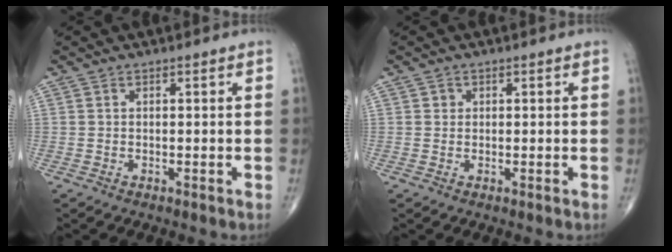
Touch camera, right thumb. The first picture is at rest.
{"total": 0.9, "force": [0.2, 0.9, 0.2], "torque": [0.005, 0.001, 0.002]}